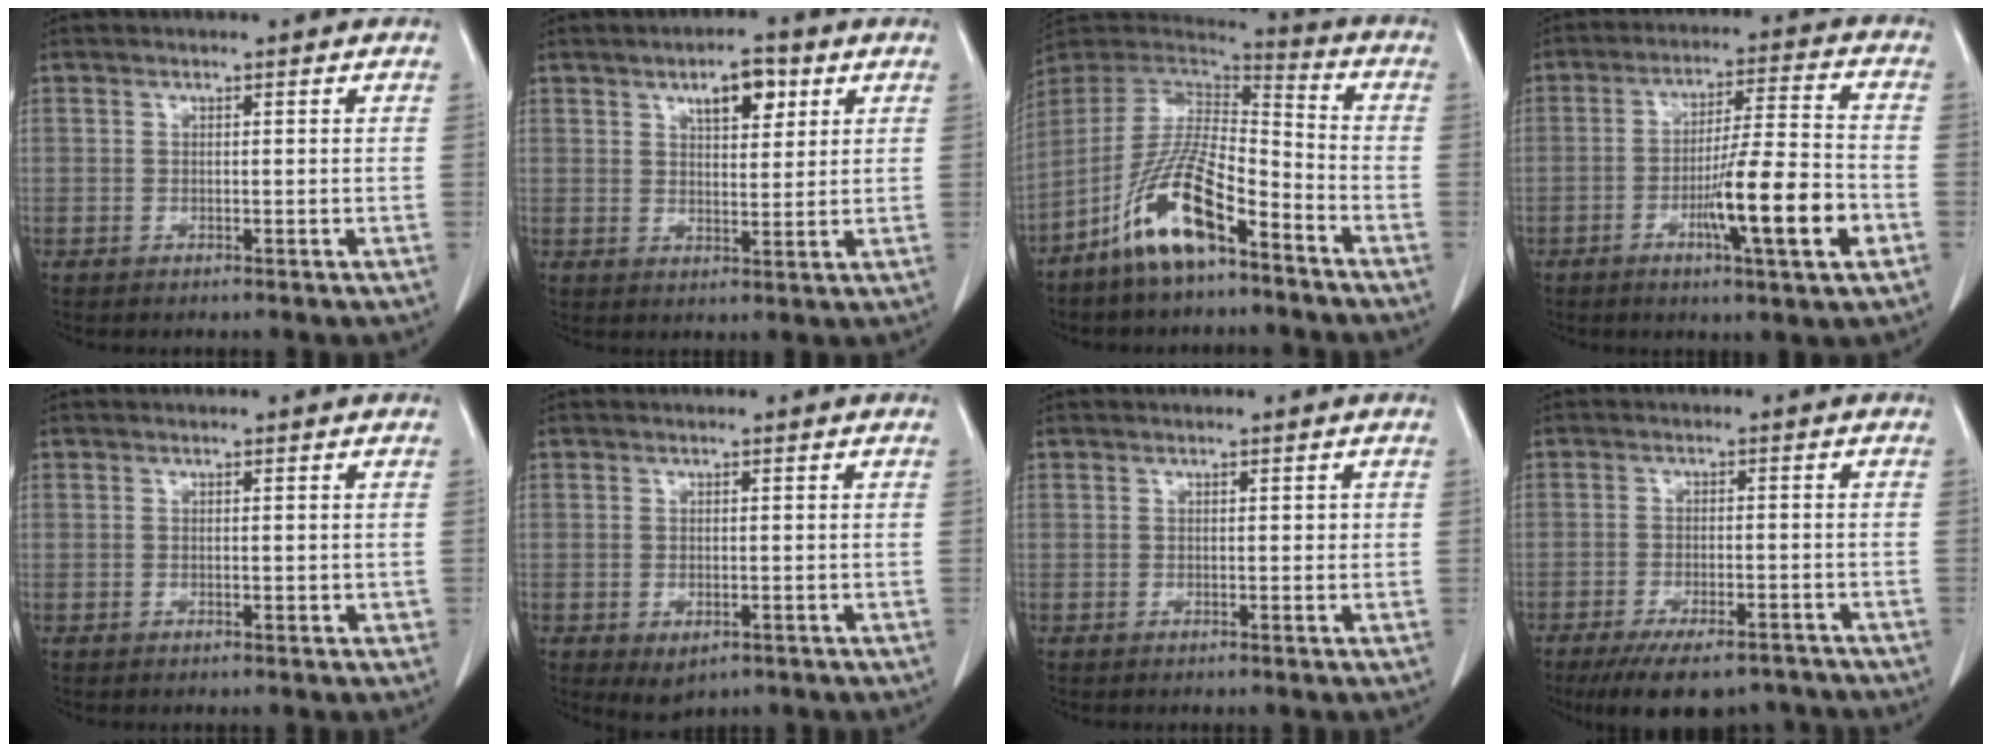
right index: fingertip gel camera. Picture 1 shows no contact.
{"total": 5.7, "force": [3.0, 2.3, 4.3], "torque": [-0.071, 0.001, 0.046]}
{"total": 13.9, "force": [-8.6, 3.2, 10.4], "torque": [-0.211, -0.004, -0.161]}
{"total": 12.5, "force": [-4.5, 0.2, 11.7], "torque": [-0.194, -0.008, -0.074]}
{"total": 0.9, "force": [-0.1, 0.7, 0.7], "torque": [-0.008, 0.001, -0.001]}
{"total": 2.5, "force": [-1.0, 1.5, 1.7], "torque": [-0.027, -0.006, -0.002]}
{"total": 0.6, "force": [0.1, 0.5, 0.4], "torque": [-0.004, 0.003, 0.002]}
{"total": 11.3, "force": [-9.3, 3.7, 5.3], "torque": [-0.083, -0.005, -0.134]}